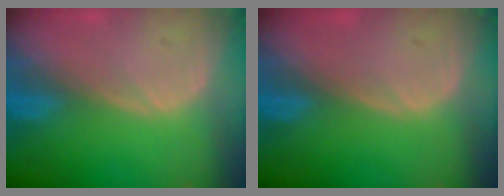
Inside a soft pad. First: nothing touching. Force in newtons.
{"total": 0.0}